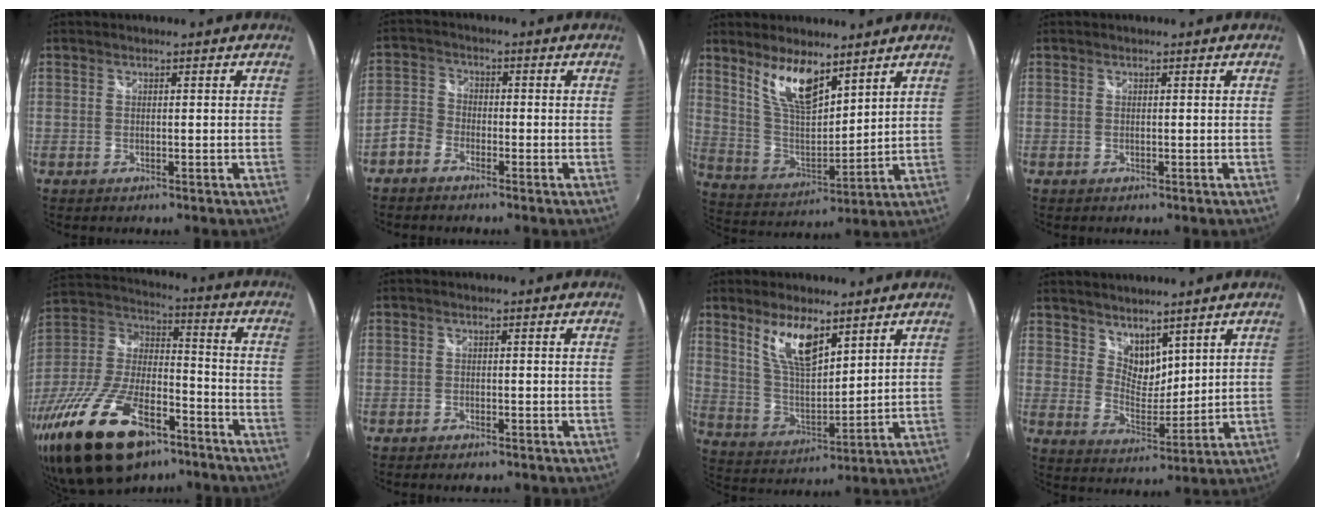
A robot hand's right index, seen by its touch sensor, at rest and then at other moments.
{"total": 4.0, "force": [-2.8, 2.6, 1.0], "torque": [-0.024, 0.013, -0.063]}
{"total": 11.1, "force": [7.4, 3.7, 7.4], "torque": [-0.137, -0.003, 0.151]}
{"total": 0.0}
{"total": 26.9, "force": [-16.7, 11.8, 17.5], "torque": [-0.356, -0.027, -0.280]}
{"total": 2.2, "force": [-1.9, 0.7, 0.7], "torque": [-0.022, -0.007, -0.034]}
{"total": 10.3, "force": [6.3, 3.6, 7.4], "torque": [-0.134, -0.001, 0.128]}
{"total": 6.4, "force": [5.0, 3.4, 2.1], "torque": [-0.024, -0.001, 0.095]}